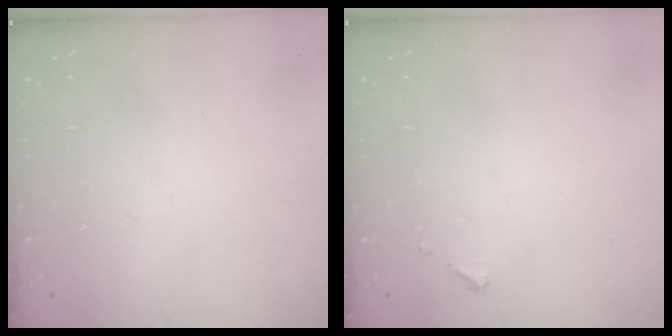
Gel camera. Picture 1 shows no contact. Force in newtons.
{"total": 2.6, "press": 2.6, "slide": 0.3}